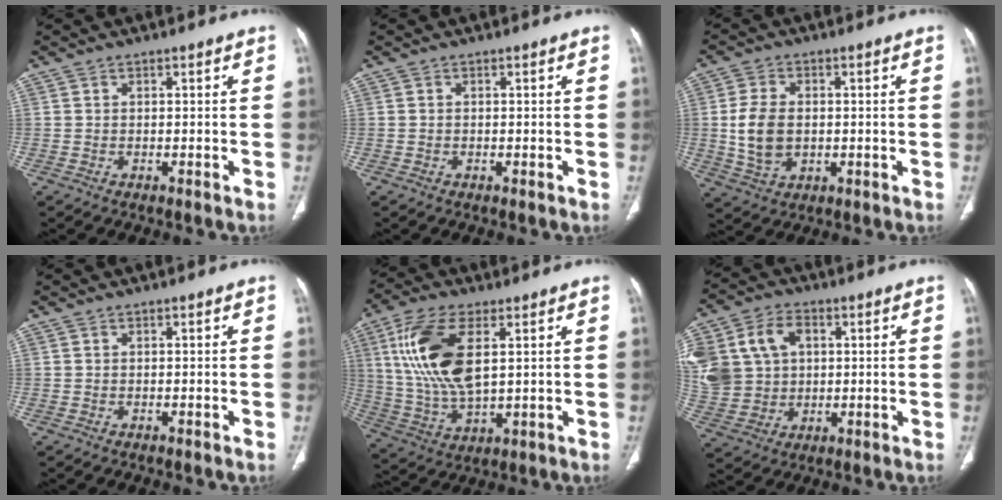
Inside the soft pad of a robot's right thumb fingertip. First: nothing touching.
{"total": 0.0}
{"total": 8.5, "force": [0.0, 5.7, 6.3], "torque": [-0.119, 0.001, 0.007]}
{"total": 0.0}
{"total": 16.3, "force": [4.4, 7.5, 13.8], "torque": [-0.287, -0.014, 0.093]}
{"total": 18.8, "force": [4.2, 15.0, 10.5], "torque": [-0.238, 0.024, 0.094]}